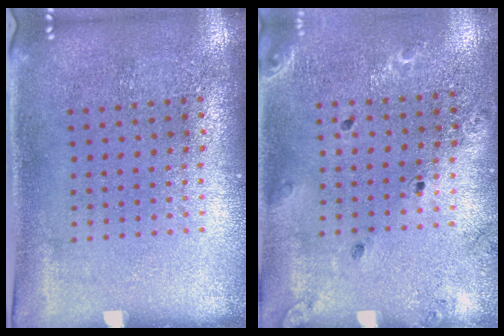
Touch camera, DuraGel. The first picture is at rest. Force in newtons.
{"total": 1.4, "press": 1.4, "slide": 0.1}